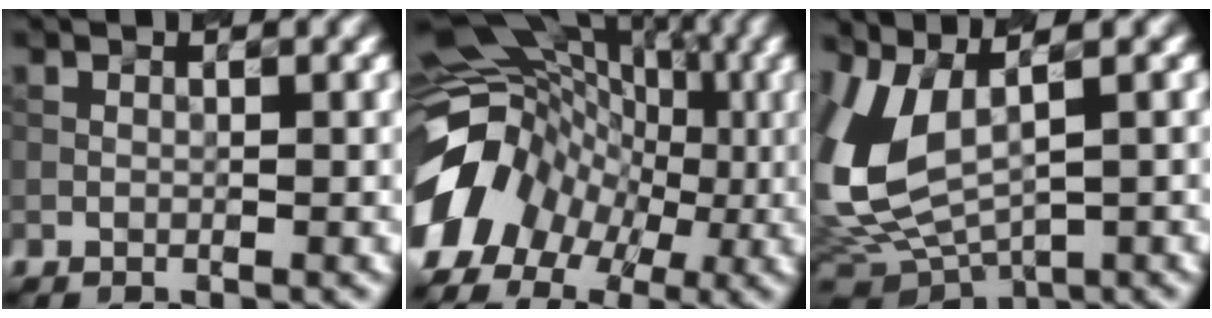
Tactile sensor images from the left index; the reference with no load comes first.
{"total": 11.0, "force": [-3.7, 8.5, 5.8], "torque": [-0.108, 0.011, -0.066]}
{"total": 8.5, "force": [0.8, 4.2, 7.4], "torque": [-0.182, -0.010, 0.031]}